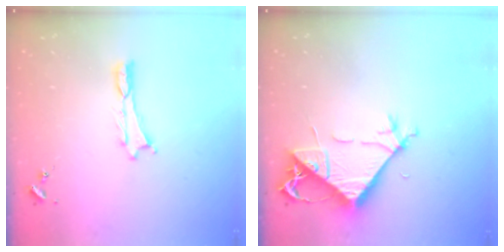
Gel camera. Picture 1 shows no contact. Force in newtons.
{"total": 7.6, "press": 7.5, "slide": 1.2}